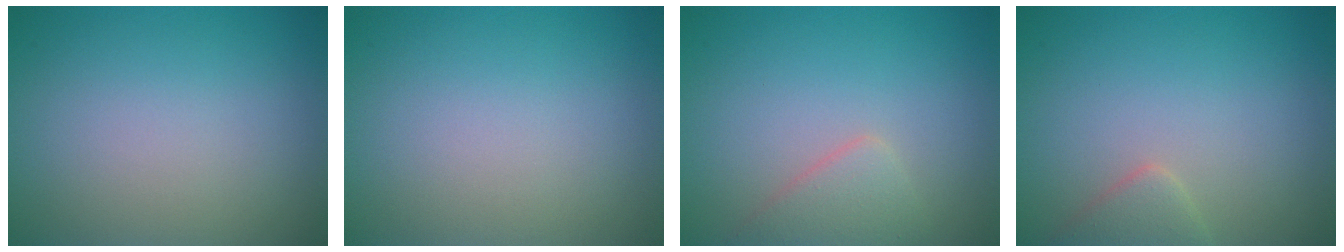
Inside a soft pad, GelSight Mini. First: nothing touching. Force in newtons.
{"total": 0.0}
{"total": 2.3, "press": 2.3, "slide": 0.1}
{"total": 1.9, "press": 1.9, "slide": 0.1}